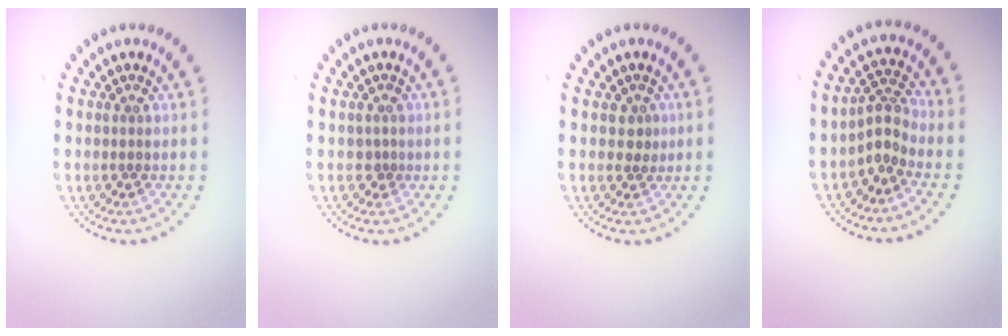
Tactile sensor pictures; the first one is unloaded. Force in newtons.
{"total": 1.1, "press": 0.9, "slide": 0.7}
{"total": 1.2, "press": 1.0, "slide": 0.6}
{"total": 2.4, "press": 1.5, "slide": 1.8}